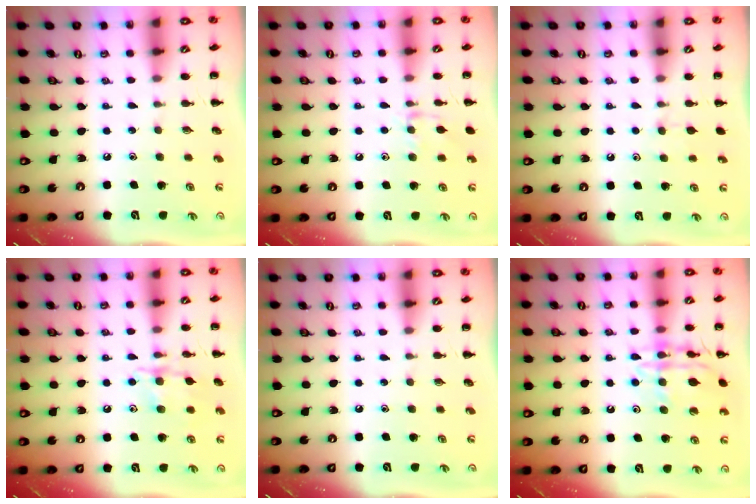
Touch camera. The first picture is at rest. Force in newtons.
{"total": 7.6, "press": 7.5, "slide": 1.0}
{"total": 4.2, "press": 3.9, "slide": 1.5}
{"total": 10.9, "press": 10.8, "slide": 0.6}
{"total": 0.0}
{"total": 13.5, "press": 13.4, "slide": 1.1}